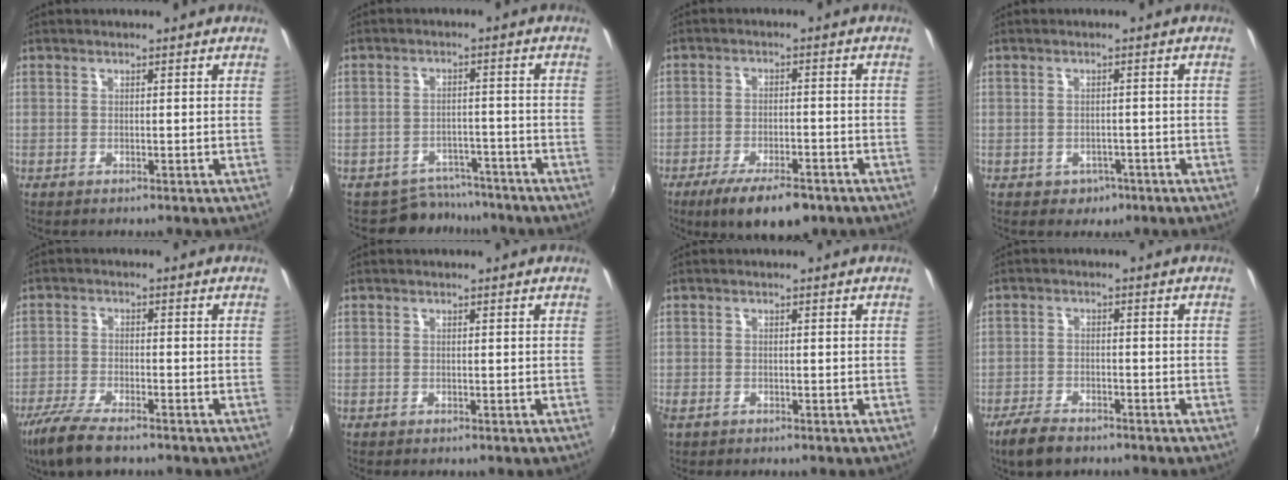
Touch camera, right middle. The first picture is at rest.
{"total": 6.1, "force": [-5.4, 2.9, -0.2], "torque": [-0.002, 0.013, -0.075]}
{"total": 10.7, "force": [-7.5, 3.4, 6.8], "torque": [-0.142, -0.024, -0.119]}
{"total": 3.3, "force": [-1.6, 2.8, 0.9], "torque": [-0.025, -0.001, -0.015]}
{"total": 9.2, "force": [-7.0, 2.3, 5.5], "torque": [-0.137, -0.033, -0.134]}
{"total": 0.0}
{"total": 2.2, "force": [-1.3, 1.5, 1.0], "torque": [-0.022, -0.007, -0.024]}
{"total": 6.4, "force": [-5.0, 2.6, 3.1], "torque": [-0.090, -0.013, -0.094]}